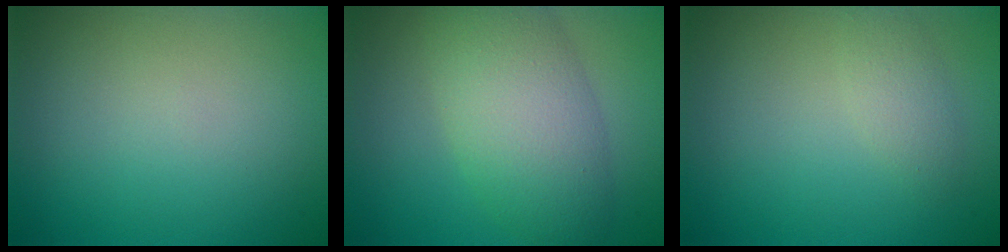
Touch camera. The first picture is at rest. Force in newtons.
{"total": 6.8, "press": 6.8, "slide": 0.2}
{"total": 1.6, "press": 1.6, "slide": 0.1}